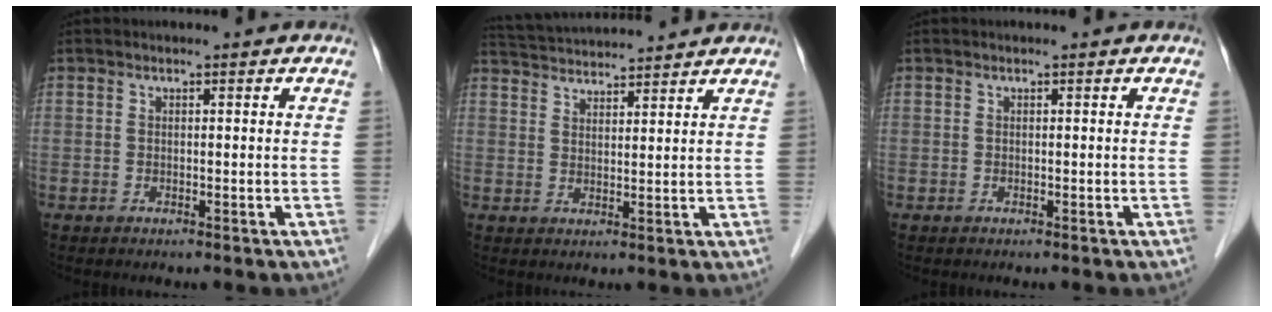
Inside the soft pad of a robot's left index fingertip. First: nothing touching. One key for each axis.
{"total": 10.4, "fx": 10.1, "fy": 0.1, "fz": 2.8, "tx": -0.060, "ty": 0.032, "tz": 0.157}
{"total": 0.0}